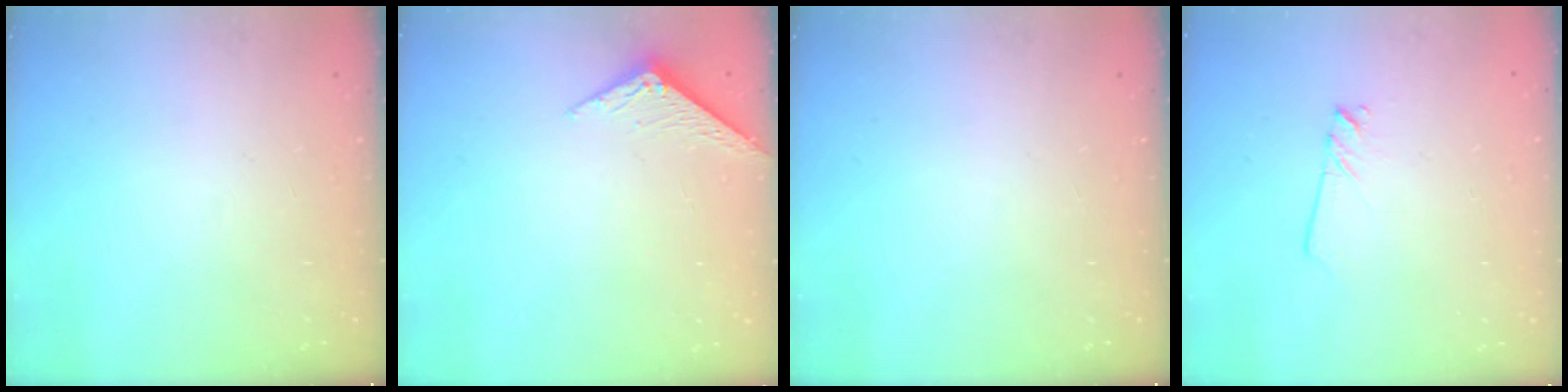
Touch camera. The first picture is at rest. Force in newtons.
{"total": 3.7, "press": 3.7, "slide": 0.3}
{"total": 0.0}
{"total": 2.6, "press": 2.5, "slide": 0.2}